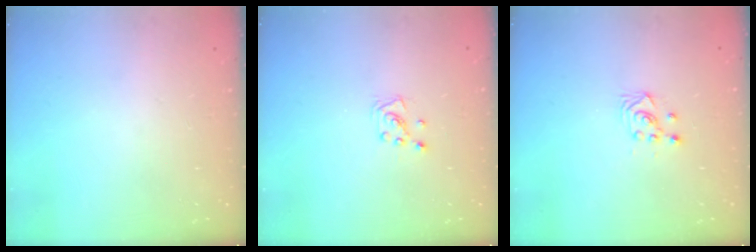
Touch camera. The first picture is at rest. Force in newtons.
{"total": 4.3, "press": 4.3, "slide": 0.4}
{"total": 2.6, "press": 2.6, "slide": 0.3}